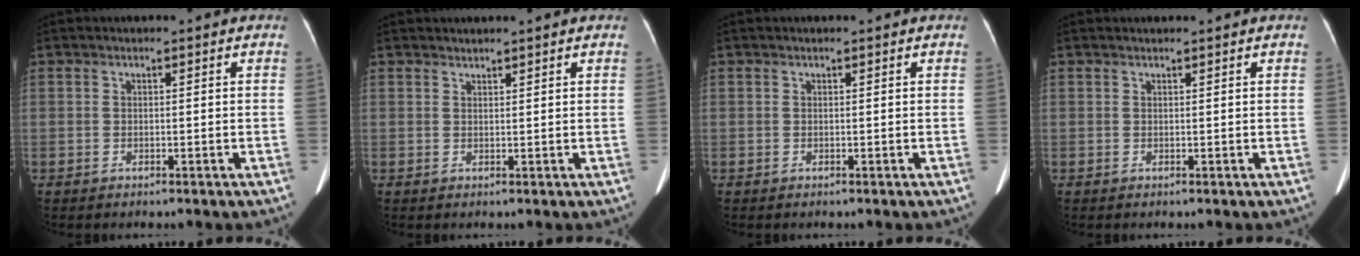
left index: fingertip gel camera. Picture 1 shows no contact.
{"total": 1.3, "force": [1.2, 0.1, 0.3], "torque": [-0.006, 0.015, 0.026]}
{"total": 0.0}
{"total": 1.0, "force": [1.0, 0.0, 0.3], "torque": [-0.008, 0.017, 0.020]}